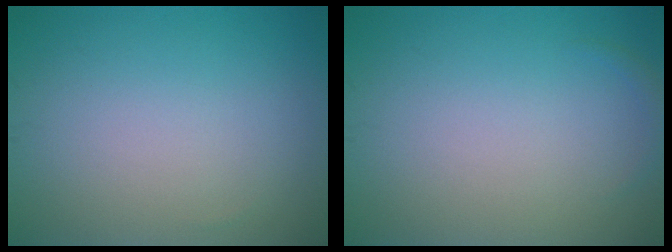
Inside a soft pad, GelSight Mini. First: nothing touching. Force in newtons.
{"total": 0.6, "press": 0.6, "slide": 0.1}